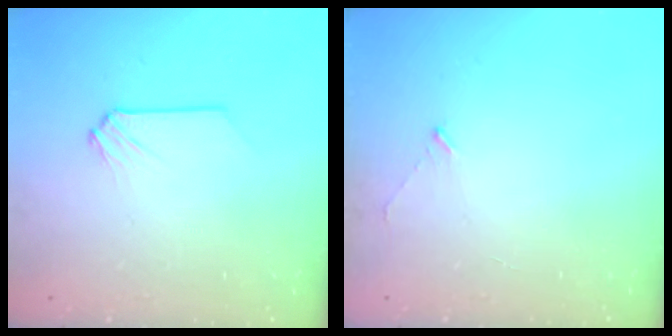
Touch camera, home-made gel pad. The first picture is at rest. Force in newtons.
{"total": 2.4, "press": 2.4, "slide": 0.2}